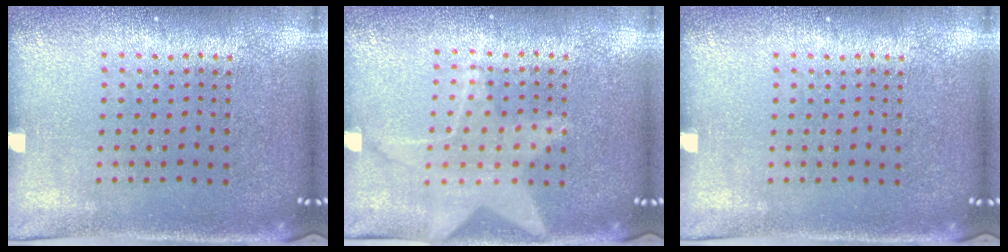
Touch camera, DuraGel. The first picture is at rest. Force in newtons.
{"total": 1.4, "press": 1.4, "slide": 0.2}
{"total": 0.0}